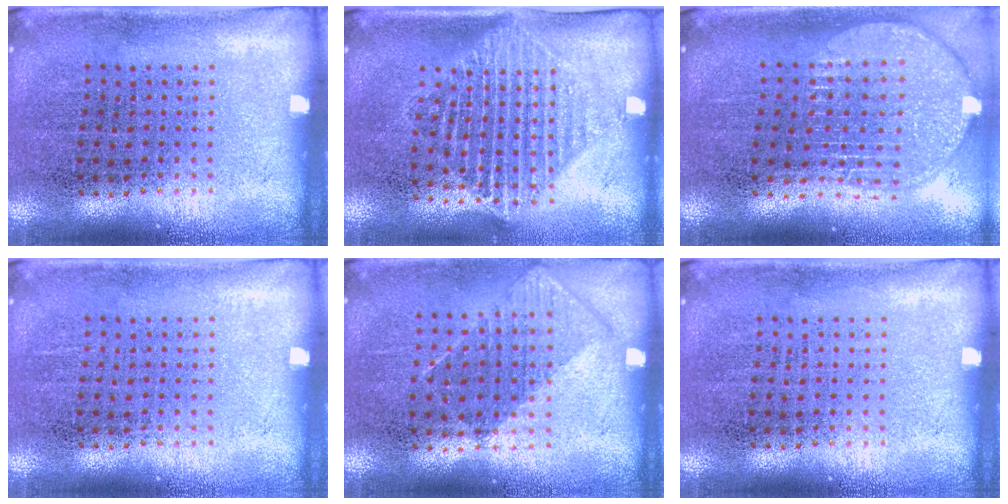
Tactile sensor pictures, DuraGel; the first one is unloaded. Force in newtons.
{"total": 1.5, "press": 1.3, "slide": 0.8}
{"total": 2.0, "press": 1.6, "slide": 1.1}
{"total": 0.0}
{"total": 0.8, "press": 0.6, "slide": 0.4}
{"total": 0.0}